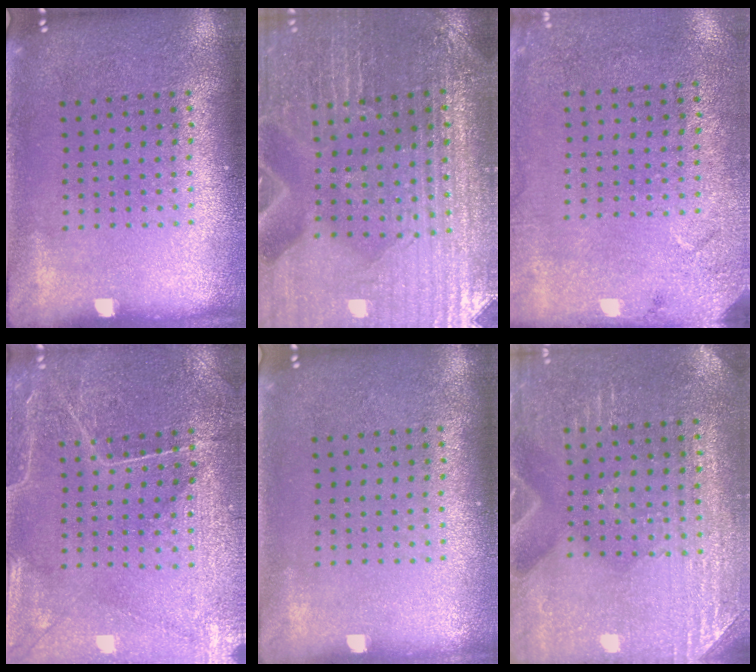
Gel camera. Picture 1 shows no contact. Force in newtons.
{"total": 2.5, "press": 2.4, "slide": 0.4}
{"total": 2.7, "press": 2.2, "slide": 1.6}
{"total": 0.8, "press": 0.7, "slide": 0.4}
{"total": 0.0}
{"total": 3.0, "press": 2.9, "slide": 0.6}